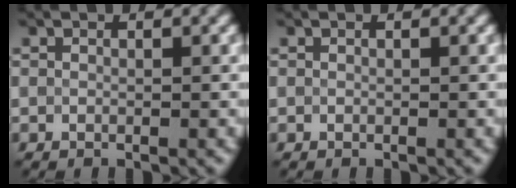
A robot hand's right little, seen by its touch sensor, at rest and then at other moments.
{"total": 0.0}